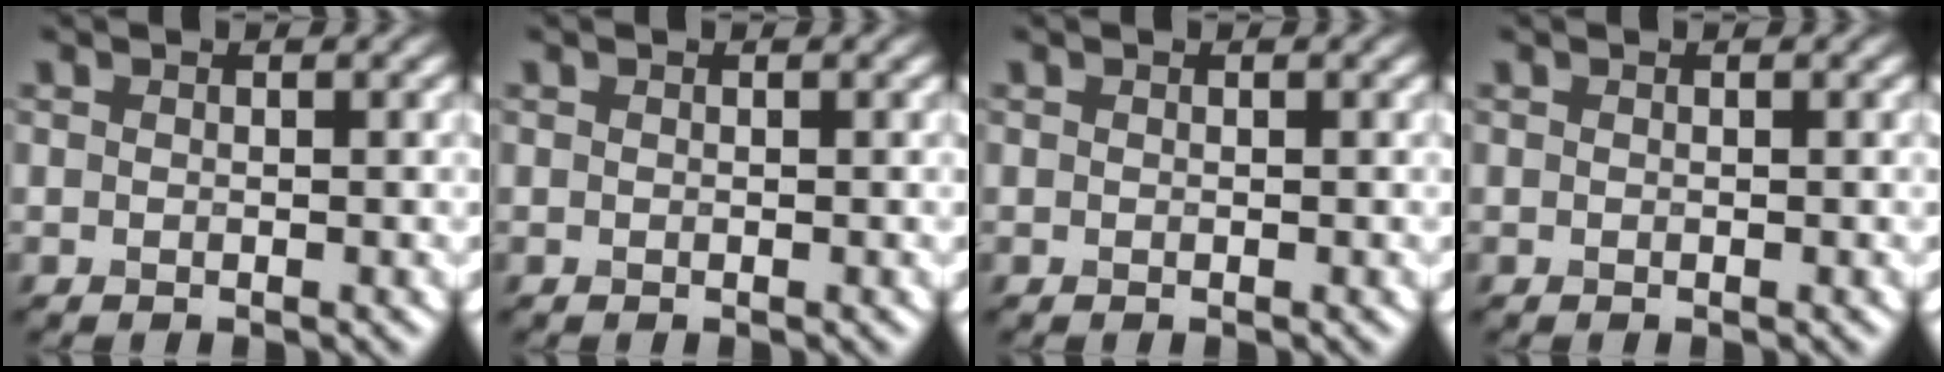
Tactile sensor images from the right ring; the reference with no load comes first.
{"total": 0.0}
{"total": 0.0}
{"total": 0.0}